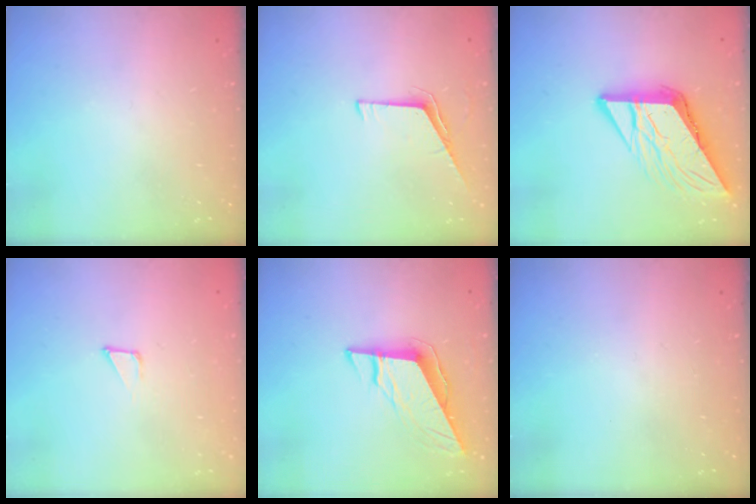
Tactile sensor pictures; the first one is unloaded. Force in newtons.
{"total": 5.4, "press": 5.3, "slide": 0.6}
{"total": 11.2, "press": 11.2, "slide": 1.1}
{"total": 1.6, "press": 1.6, "slide": 0.1}
{"total": 9.1, "press": 9.1, "slide": 0.3}
{"total": 0.0}